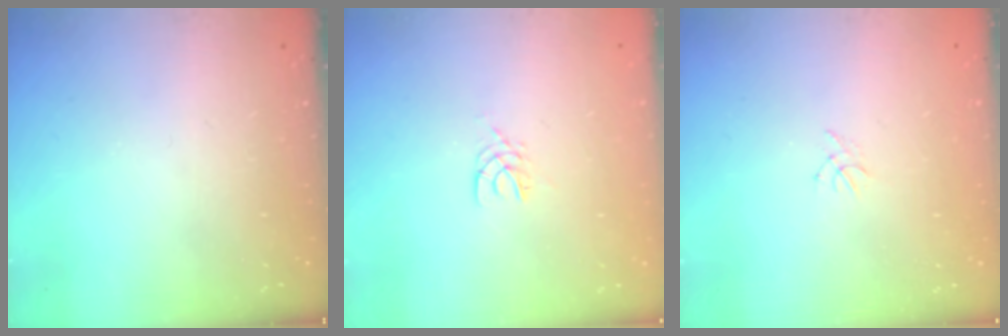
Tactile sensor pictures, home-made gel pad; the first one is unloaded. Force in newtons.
{"total": 2.5, "press": 2.5, "slide": 0.4}
{"total": 0.5, "press": 0.4, "slide": 0.3}